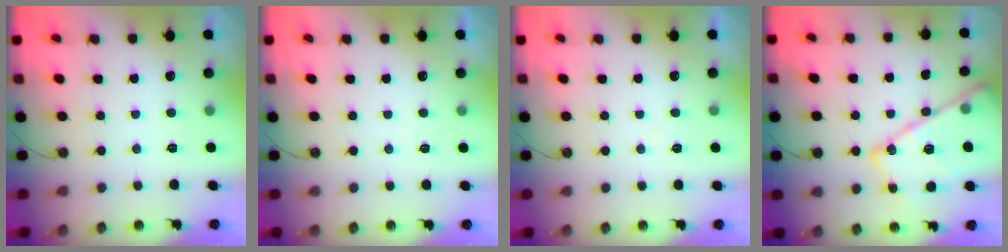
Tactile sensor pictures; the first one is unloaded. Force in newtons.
{"total": 2.7, "press": 2.7, "slide": 0.6}
{"total": 3.5, "press": 3.4, "slide": 0.6}
{"total": 20.3, "press": 20.2, "slide": 1.2}